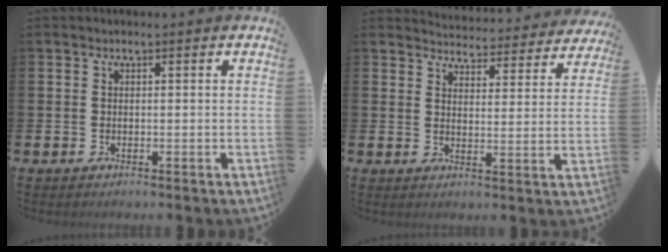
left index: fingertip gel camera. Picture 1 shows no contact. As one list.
[{"total": 4.2, "force": [4.2, 0.7, 0.2], "torque": [-0.018, -0.033, 0.069]}]